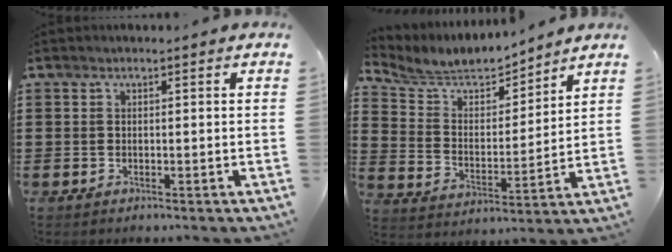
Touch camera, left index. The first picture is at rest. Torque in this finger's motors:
{"motor_torque": [0.64, 0.07, -0.13, -0.01]}